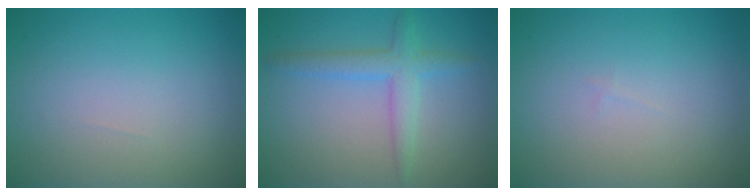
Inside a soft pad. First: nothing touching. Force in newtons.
{"total": 3.0, "press": 3.0, "slide": 0.1}
{"total": 0.0}